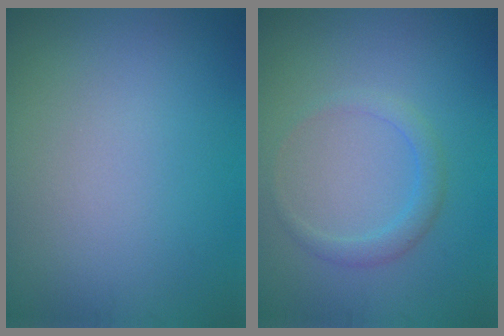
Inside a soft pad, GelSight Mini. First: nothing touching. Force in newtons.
{"total": 1.8, "press": 1.8, "slide": 0.1}